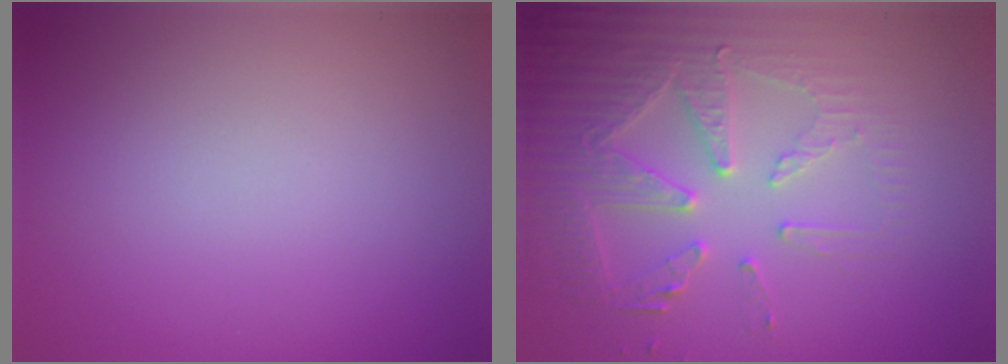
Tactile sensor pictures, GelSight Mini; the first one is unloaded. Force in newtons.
{"total": 4.5, "press": 4.5, "slide": 0.3}